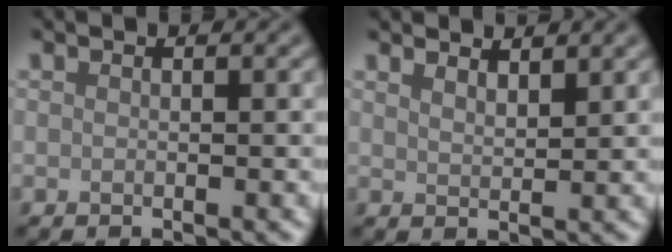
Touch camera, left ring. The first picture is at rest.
{"total": 1.9, "force": [1.7, 0.4, 0.7], "torque": [-0.008, 0.001, 0.029]}